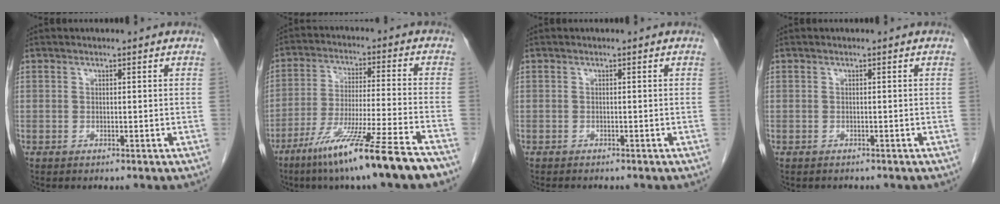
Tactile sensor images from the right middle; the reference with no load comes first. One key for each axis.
{"total": 21.6, "fx": -15.8, "fy": -1.2, "fz": 14.6, "tx": -0.197, "ty": -0.048, "tz": -0.254}
{"total": 2.4, "fx": -2.0, "fy": 0.8, "fz": 0.9, "tx": -0.017, "ty": -0.006, "tz": -0.024}
{"total": 1.1, "fx": -1.0, "fy": 0.5, "fz": 0.1, "tx": -0.011, "ty": 0.000, "tz": -0.014}